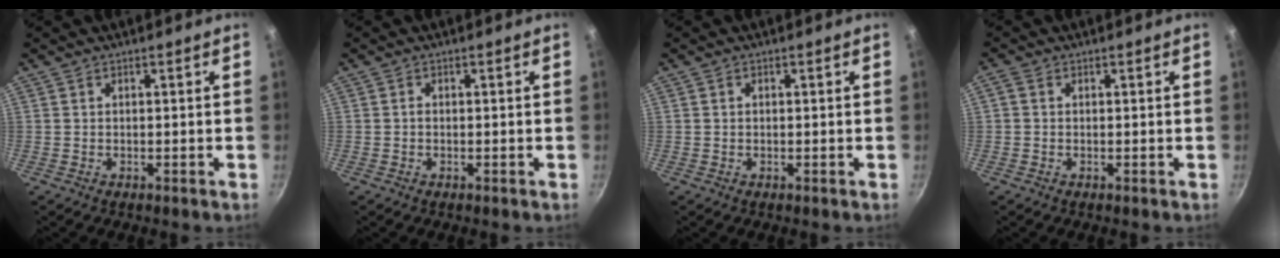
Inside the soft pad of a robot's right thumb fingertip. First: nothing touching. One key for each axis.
{"total": 0.5, "fx": -0.1, "fy": 0.4, "fz": 0.3, "tx": -0.002, "ty": 0.003, "tz": -0.005}
{"total": 0.6, "fx": 0.1, "fy": 0.5, "fz": 0.2, "tx": -0.003, "ty": 0.004, "tz": 0.001}
{"total": 1.2, "fx": 0.0, "fy": 0.9, "fz": 0.7, "tx": -0.019, "ty": 0.005, "tz": -0.002}